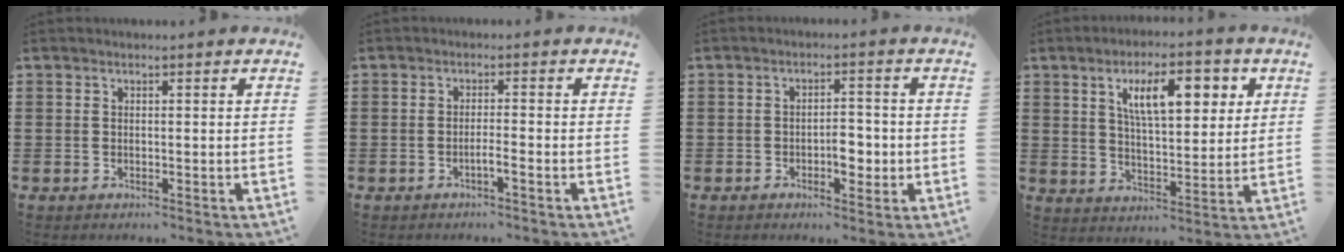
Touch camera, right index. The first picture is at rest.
{"total": 1.7, "force": [-1.1, -0.1, 1.4], "torque": [-0.024, -0.002, -0.020]}
{"total": 3.9, "force": [-1.2, 1.9, 3.2], "torque": [-0.049, 0.001, -0.023]}
{"total": 9.9, "force": [4.0, 3.7, 8.2], "torque": [-0.146, 0.006, 0.062]}